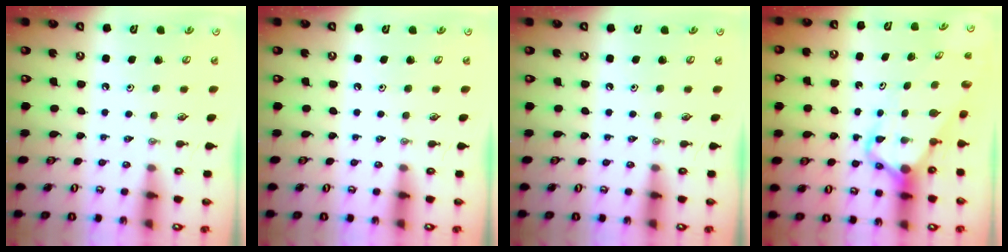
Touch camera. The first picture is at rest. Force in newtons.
{"total": 0.0}
{"total": 0.0}
{"total": 5.6, "press": 5.5, "slide": 0.6}